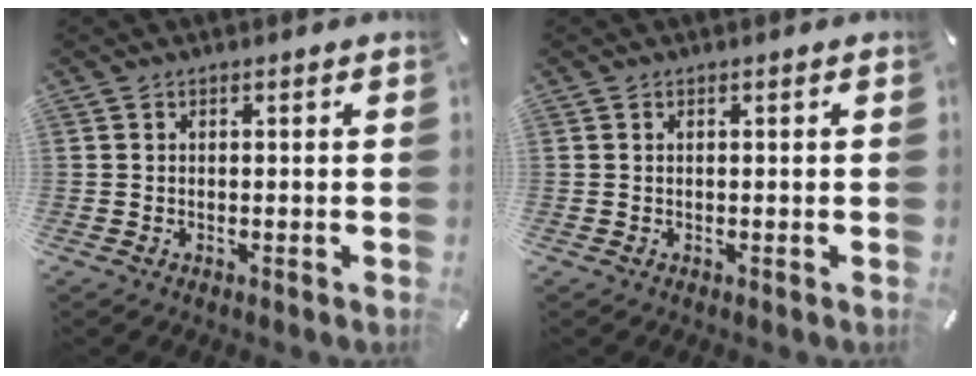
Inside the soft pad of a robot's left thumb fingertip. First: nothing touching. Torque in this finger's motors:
{"motor_torque": [0.12, -0.07, -0.03, -0.07, 0.00]}